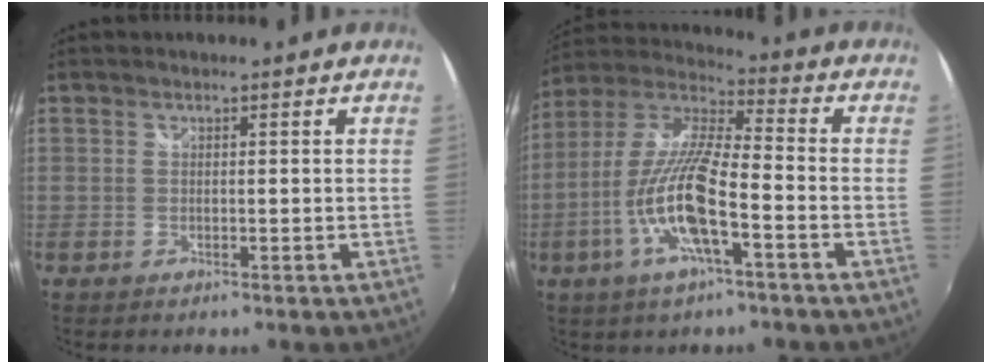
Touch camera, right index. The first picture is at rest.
{"total": 15.3, "force": [-5.8, 3.0, 13.8], "torque": [-0.276, -0.011, -0.114]}